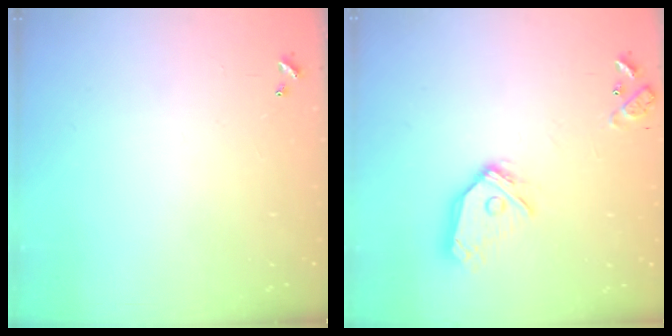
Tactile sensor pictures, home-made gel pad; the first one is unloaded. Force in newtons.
{"total": 15.0, "press": 14.9, "slide": 2.2}